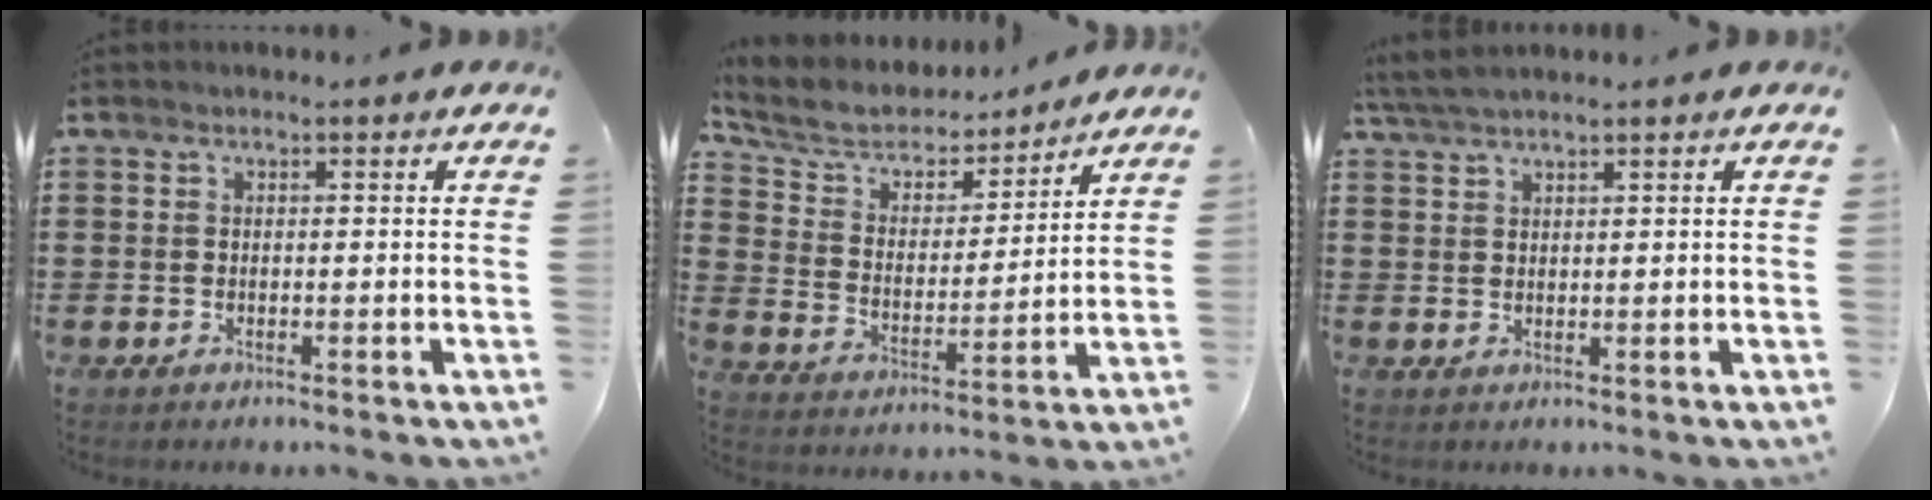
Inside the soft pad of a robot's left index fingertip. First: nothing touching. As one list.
[{"total": 6.4, "force": [5.8, 2.2, 1.4], "torque": [-0.063, -0.038, 0.099]}, {"total": 2.7, "force": [2.4, 0.1, 1.1], "torque": [-0.028, 0.002, 0.047]}]